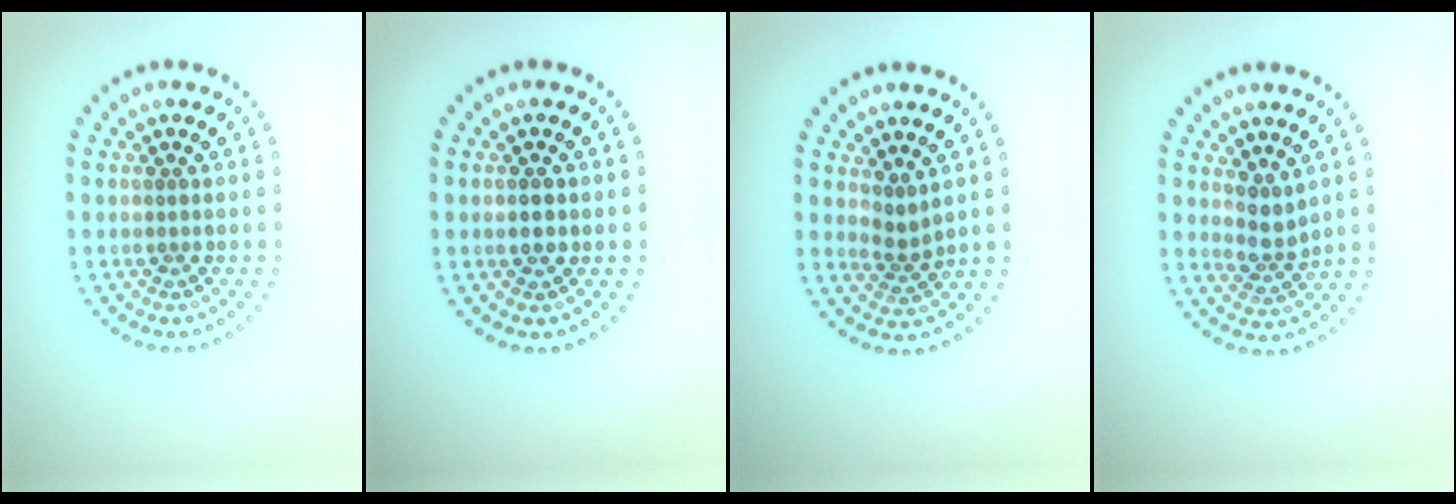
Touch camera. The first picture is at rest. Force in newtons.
{"total": 1.0, "press": 1.0, "slide": 0.0}
{"total": 1.8, "press": 1.2, "slide": 1.4}
{"total": 2.4, "press": 1.7, "slide": 1.6}